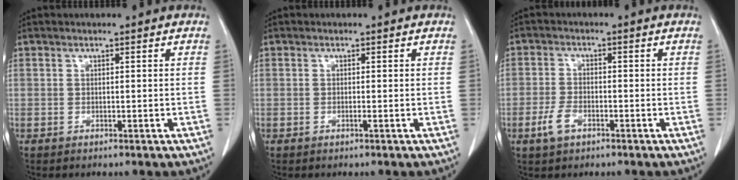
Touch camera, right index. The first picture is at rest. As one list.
[{"total": 0.5, "force": [-0.2, -0.1, 0.5], "torque": [-0.010, 0.000, -0.004]}, {"total": 3.8, "force": [-1.9, 2.2, 2.5], "torque": [-0.057, 0.001, -0.033]}]